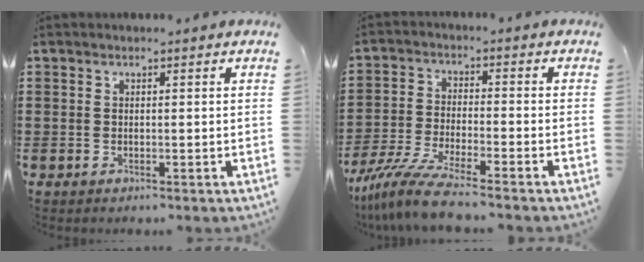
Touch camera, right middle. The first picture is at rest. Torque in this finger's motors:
{"motor_torque": [1.28, -0.86, 0.39, 0.14]}